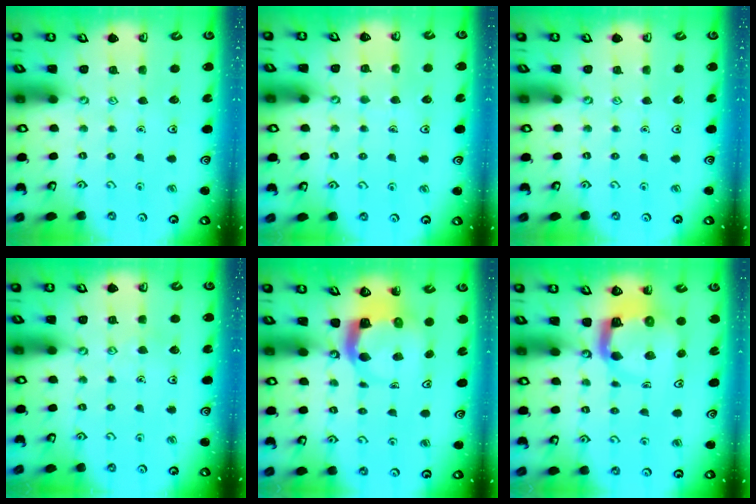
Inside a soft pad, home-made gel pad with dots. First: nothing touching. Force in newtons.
{"total": 3.9, "press": 3.9, "slide": 0.3}
{"total": 0.0}
{"total": 4.5, "press": 4.4, "slide": 0.4}
{"total": 5.0, "press": 5.0, "slide": 0.6}
{"total": 6.4, "press": 6.4, "slide": 0.7}